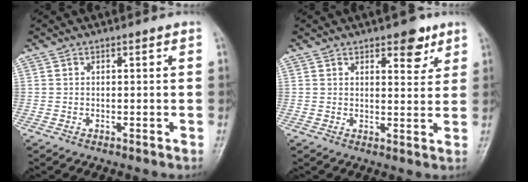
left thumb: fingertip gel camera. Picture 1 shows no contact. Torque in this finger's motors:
{"motor_torque": [-0.05, -0.02, -0.03, -0.22, 0.10]}